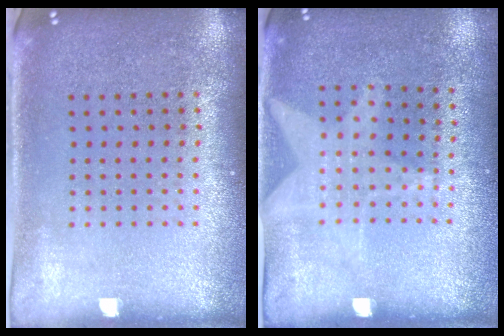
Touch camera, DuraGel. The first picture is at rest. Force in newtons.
{"total": 1.3, "press": 0.9, "slide": 0.9}